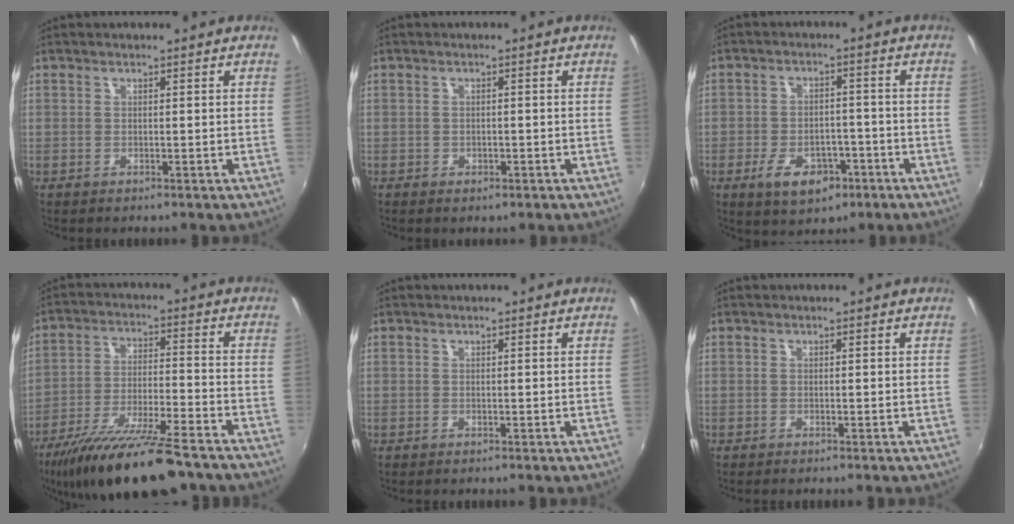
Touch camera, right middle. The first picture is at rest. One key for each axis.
{"total": 1.8, "fx": -0.8, "fy": 1.4, "fz": 0.7, "tx": -0.013, "ty": -0.003, "tz": -0.012}
{"total": 9.1, "fx": -4.8, "fy": 5.5, "fz": 5.5, "tx": -0.120, "ty": 0.000, "tz": -0.068}
{"total": 19.6, "fx": -15.4, "fy": 3.5, "fz": 11.6, "tx": -0.222, "ty": -0.041, "tz": -0.251}
{"total": 0.0}
{"total": 0.0}